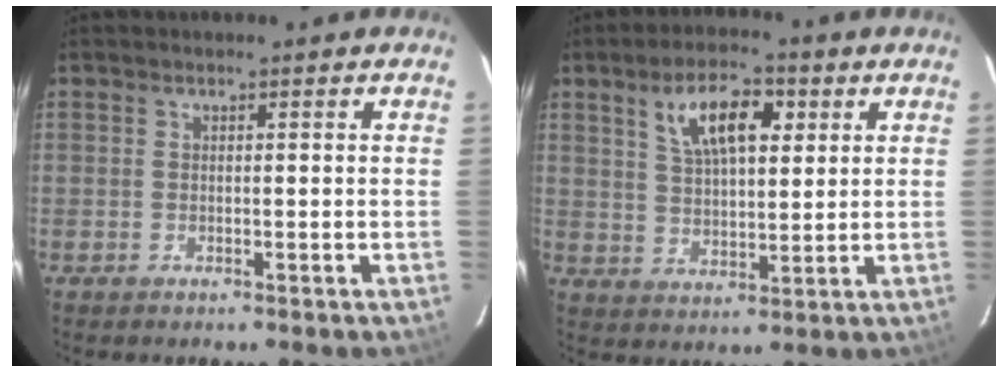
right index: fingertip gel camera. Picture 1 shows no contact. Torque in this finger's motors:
{"motor_torque": [1.00, 0.65, 0.59, 0.11]}